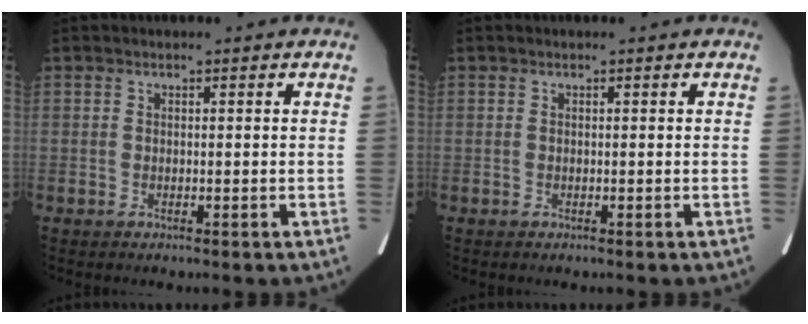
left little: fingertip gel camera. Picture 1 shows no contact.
{"total": 0.0}